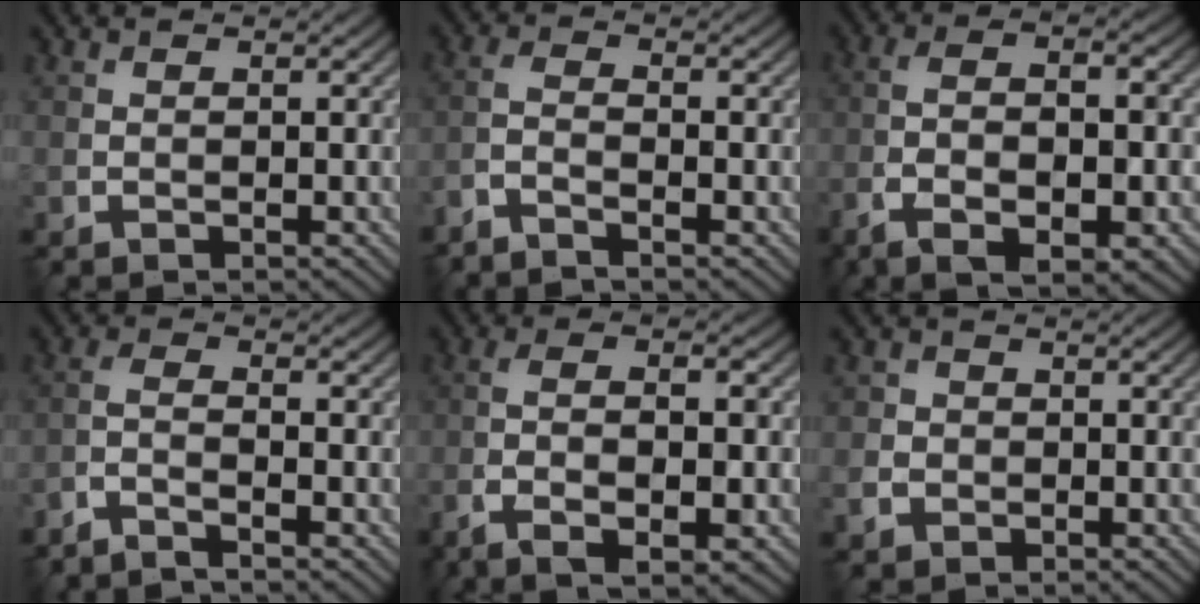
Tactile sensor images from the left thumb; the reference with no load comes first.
{"total": 2.7, "force": [-2.3, 0.3, 1.4], "torque": [-0.031, -0.003, -0.057]}
{"total": 9.7, "force": [-4.1, 3.3, 8.1], "torque": [-0.157, -0.016, -0.058]}
{"total": 2.8, "force": [-2.2, 0.3, 1.6], "torque": [-0.032, -0.001, -0.058]}
{"total": 7.5, "force": [-3.1, 2.3, 6.4], "torque": [-0.129, -0.010, -0.046]}
{"total": 2.7, "force": [-0.6, 2.6, 0.7], "torque": [-0.014, -0.003, -0.016]}